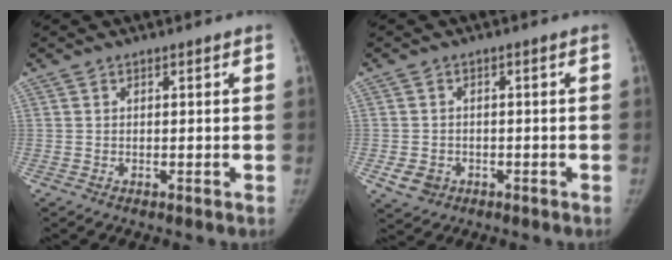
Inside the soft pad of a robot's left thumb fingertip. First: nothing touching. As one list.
[{"total": 4.1, "force": [-1.6, 3.4, 1.5], "torque": [-0.017, 0.006, -0.019]}]